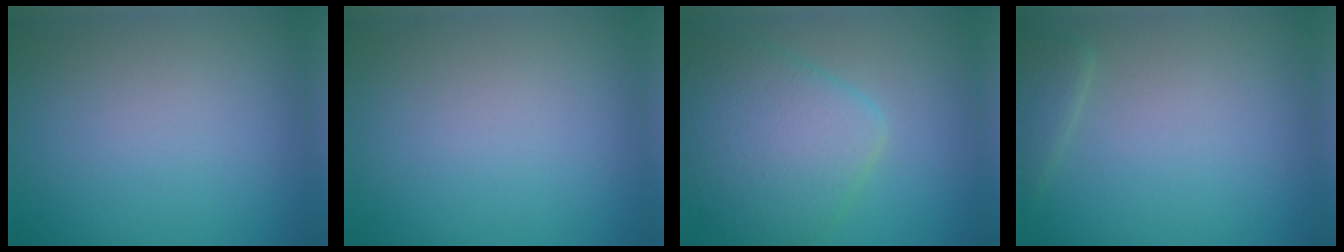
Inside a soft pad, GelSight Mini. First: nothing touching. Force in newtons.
{"total": 0.0}
{"total": 6.5, "press": 6.5, "slide": 0.2}
{"total": 1.6, "press": 1.6, "slide": 0.1}